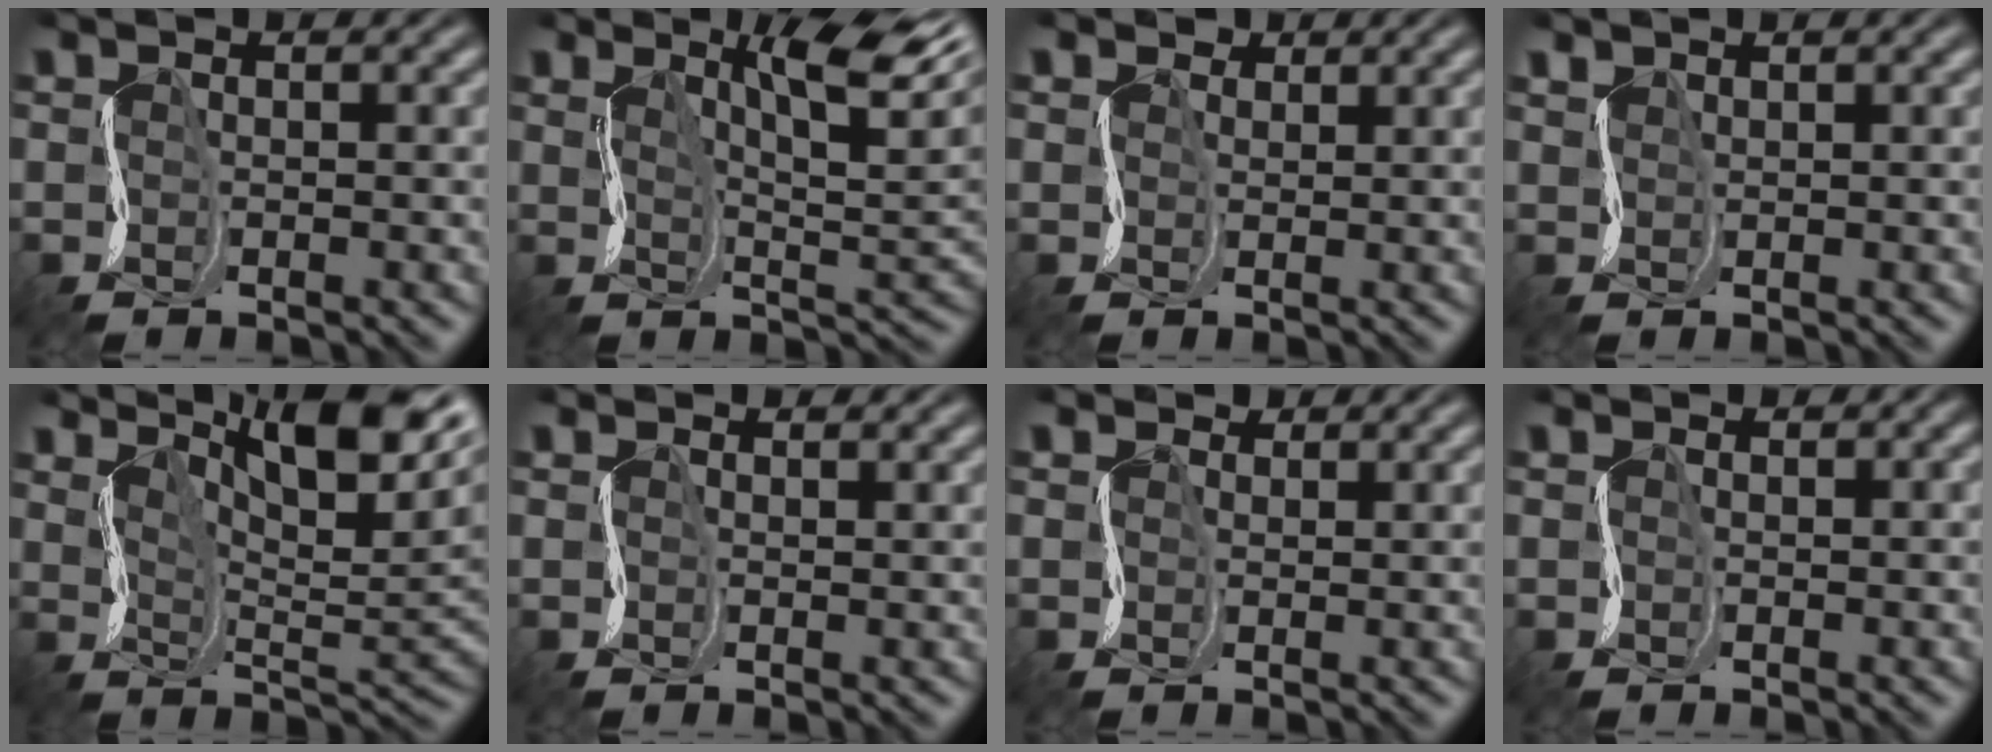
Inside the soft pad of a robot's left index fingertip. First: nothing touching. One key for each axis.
{"total": 8.4, "fx": 4.5, "fy": 2.7, "fz": 6.5, "tx": -0.093, "ty": 0.007, "tz": 0.072}
{"total": 1.9, "fx": 1.2, "fy": 1.4, "fz": -0.7, "tx": 0.015, "ty": 0.008, "tz": 0.016}
{"total": 1.6, "fx": 1.4, "fy": 0.6, "fz": -0.5, "tx": 0.008, "ty": 0.011, "tz": 0.029}
{"total": 12.2, "fx": 7.0, "fy": 4.5, "fz": 8.9, "tx": -0.115, "ty": 0.021, "tz": 0.100}
{"total": 1.2, "fx": 0.9, "fy": 0.5, "fz": -0.6, "tx": 0.018, "ty": 0.008, "tz": 0.013}
{"total": 1.7, "fx": 1.0, "fy": 1.1, "fz": -0.8, "tx": 0.021, "ty": 0.008, "tz": 0.012}
{"total": 1.1, "fx": 0.1, "fy": 1.0, "fz": -0.2, "tx": 0.012, "ty": 0.003, "tz": 0.002}